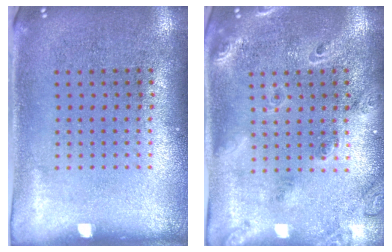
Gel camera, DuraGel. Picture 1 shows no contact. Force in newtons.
{"total": 1.8, "press": 1.5, "slide": 1.0}